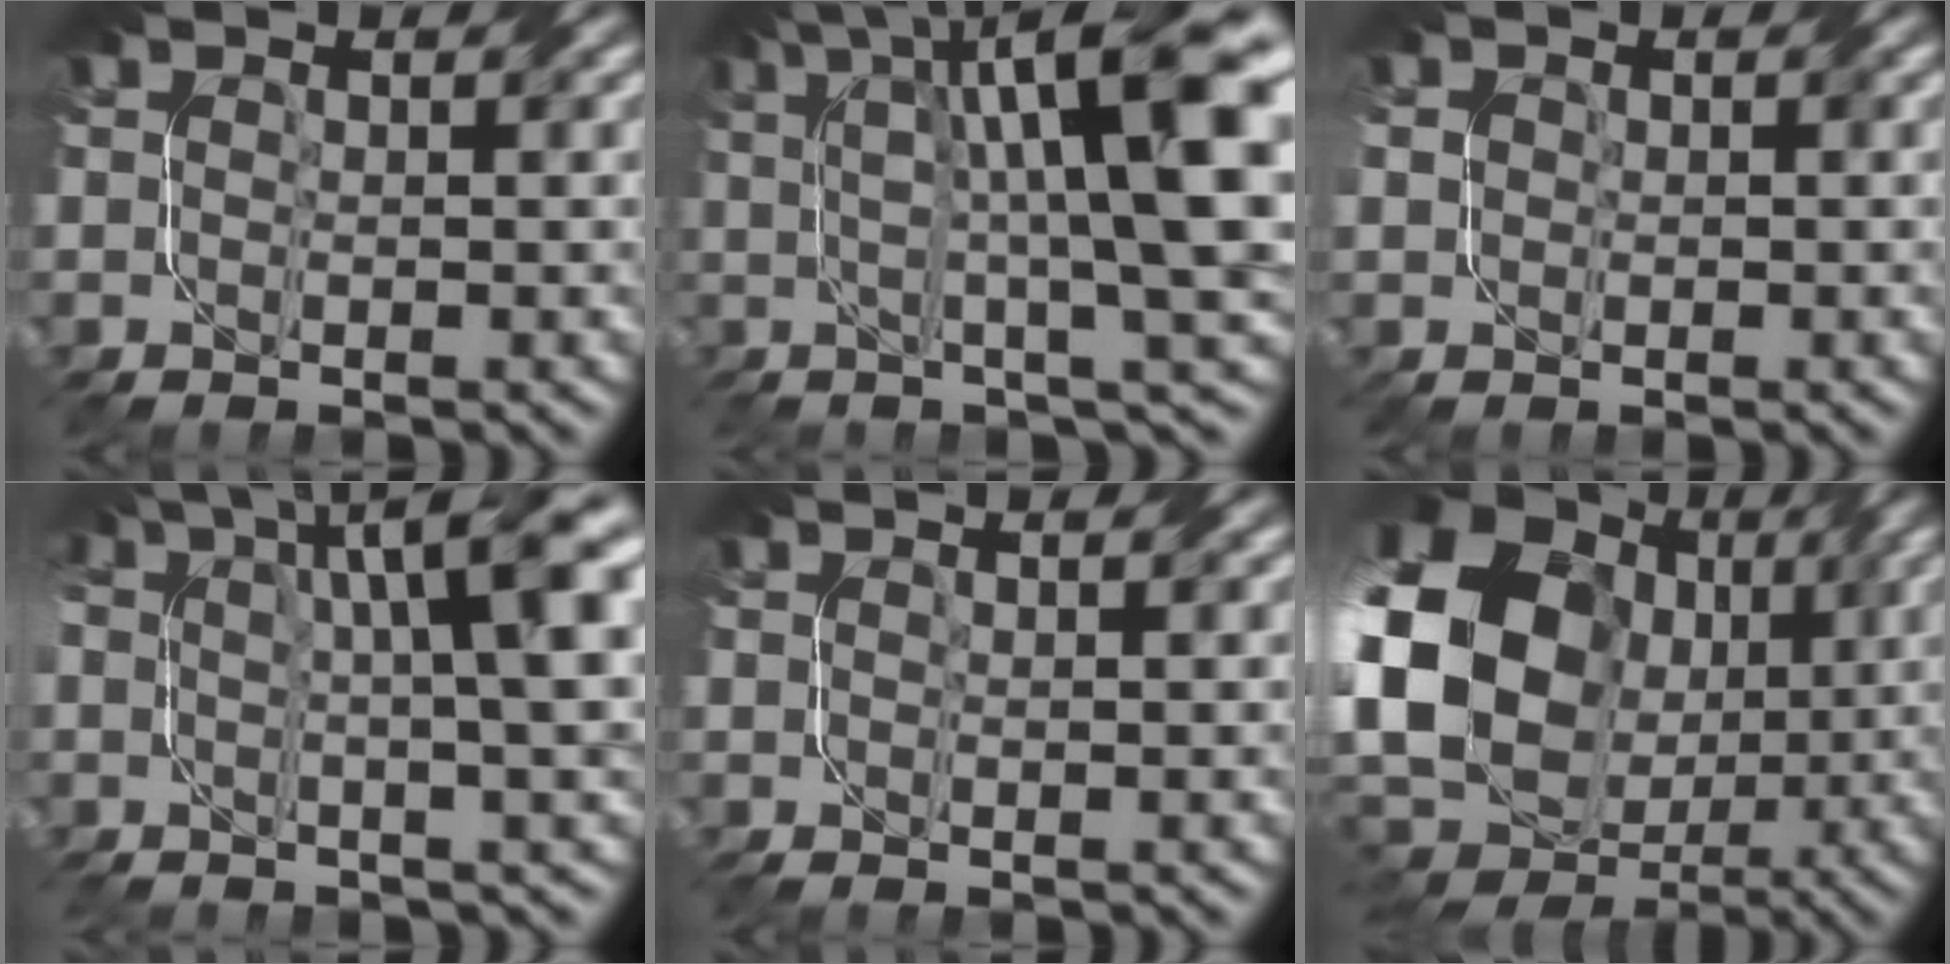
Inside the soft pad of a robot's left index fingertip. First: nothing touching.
{"total": 14.9, "force": [4.3, 3.5, 13.9], "torque": [-0.185, 0.014, 0.082]}
{"total": 0.9, "force": [0.2, 0.8, -0.2], "torque": [0.009, 0.000, 0.002]}
{"total": 12.1, "force": [2.1, 3.7, 11.4], "torque": [-0.130, 0.020, 0.028]}
{"total": 1.3, "force": [0.2, 0.4, 1.2], "torque": [-0.012, 0.000, 0.004]}
{"total": 22.3, "force": [1.9, 18.4, 12.4], "torque": [-0.262, -0.013, 0.005]}